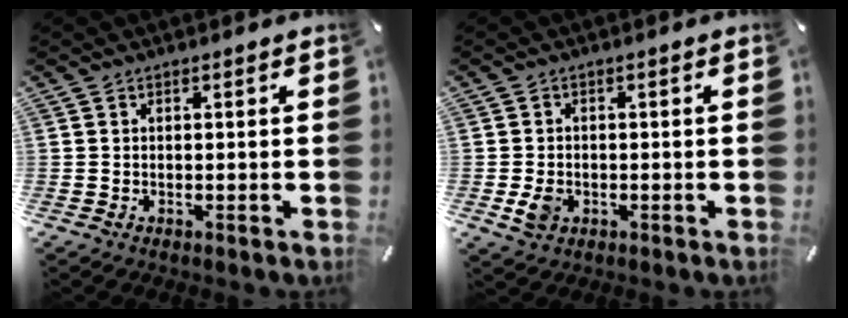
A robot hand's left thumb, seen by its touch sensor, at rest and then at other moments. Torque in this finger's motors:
{"motor_torque": [0.27, 0.72, 0.13, -0.11, 0.11]}